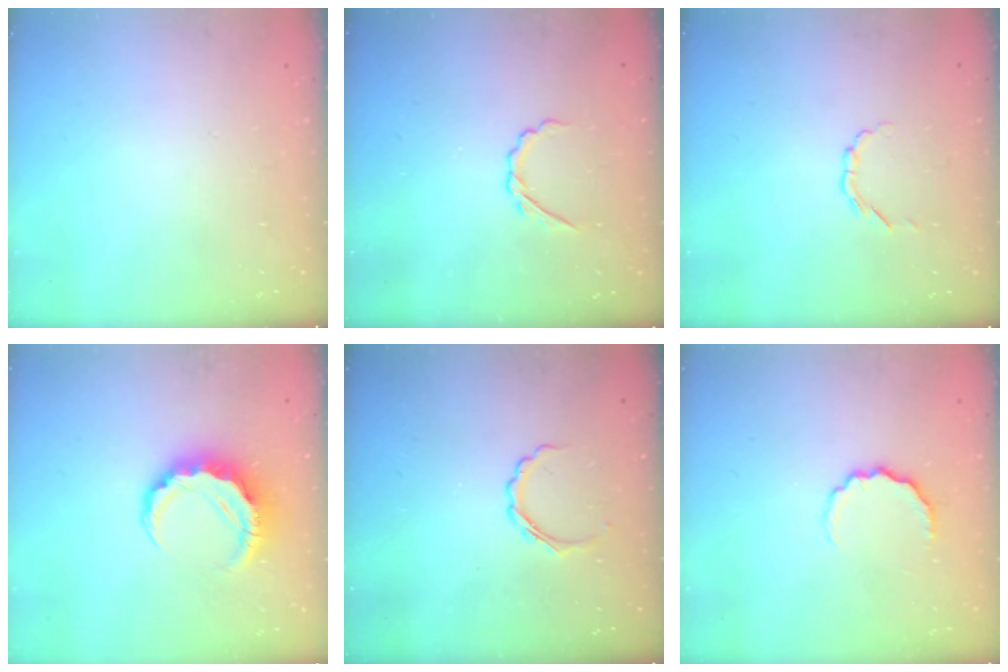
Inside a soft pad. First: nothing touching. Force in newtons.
{"total": 2.6, "press": 2.5, "slide": 0.8}
{"total": 2.1, "press": 2.0, "slide": 0.7}
{"total": 8.5, "press": 8.3, "slide": 1.8}
{"total": 4.1, "press": 4.0, "slide": 0.9}
{"total": 6.5, "press": 6.4, "slide": 1.1}